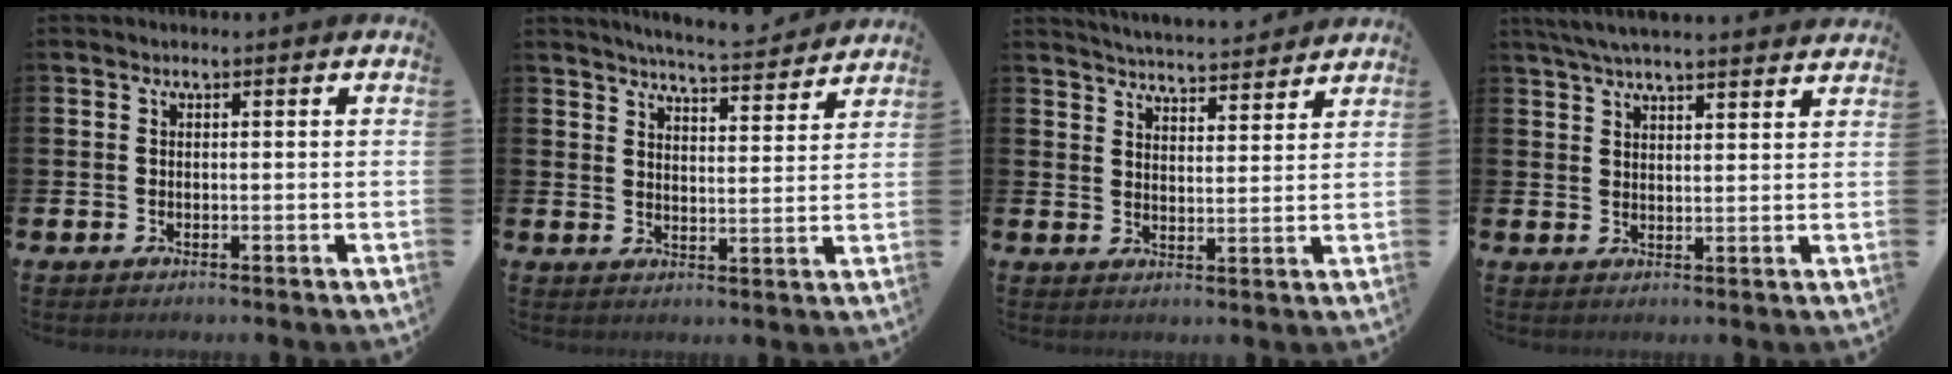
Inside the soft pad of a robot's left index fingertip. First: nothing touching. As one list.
[{"total": 5.9, "force": [5.9, -0.2, 1.0], "torque": [-0.022, -0.042, 0.100]}, {"total": 5.2, "force": [5.2, 0.1, 0.3], "torque": [-0.014, -0.036, 0.092]}, {"total": 5.5, "force": [5.2, 0.3, 1.8], "torque": [-0.050, -0.016, 0.096]}]